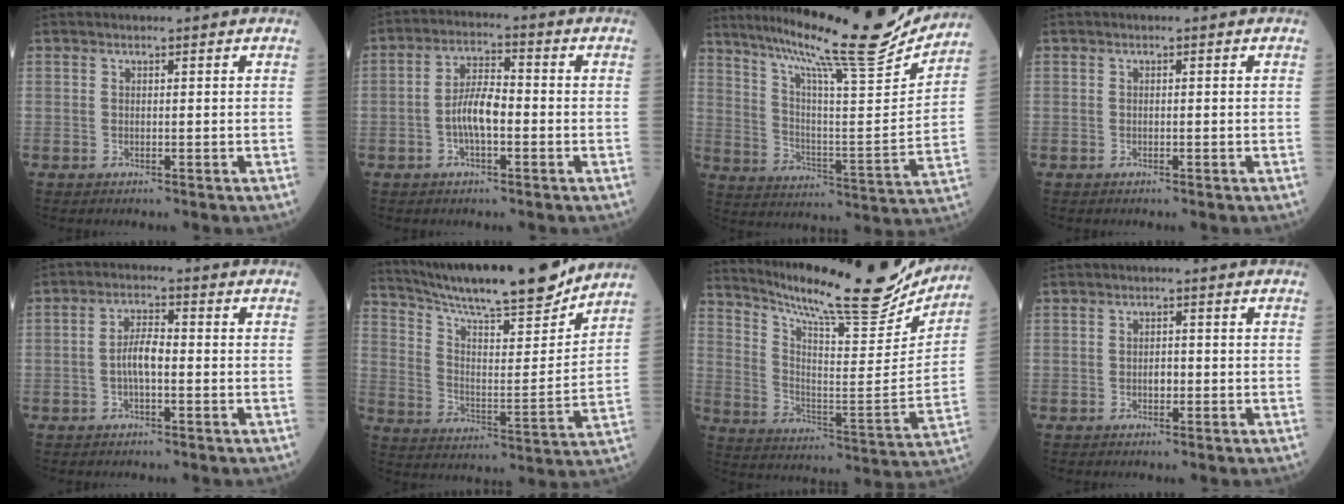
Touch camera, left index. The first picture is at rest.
{"total": 5.9, "force": [-1.6, 1.9, 5.4], "torque": [-0.109, 0.007, -0.036]}
{"total": 22.0, "force": [19.0, 0.3, 11.1], "torque": [-0.184, -0.036, 0.282]}
{"total": 0.0}
{"total": 4.2, "force": [-1.0, 1.2, 3.9], "torque": [-0.077, 0.005, -0.023]}
{"total": 20.2, "force": [17.9, 1.5, 9.2], "torque": [-0.162, -0.015, 0.279]}
{"total": 22.4, "force": [20.3, 2.2, 9.3], "torque": [-0.159, -0.058, 0.292]}
{"total": 1.5, "force": [-0.7, 0.8, 1.1], "torque": [-0.017, 0.000, -0.013]}